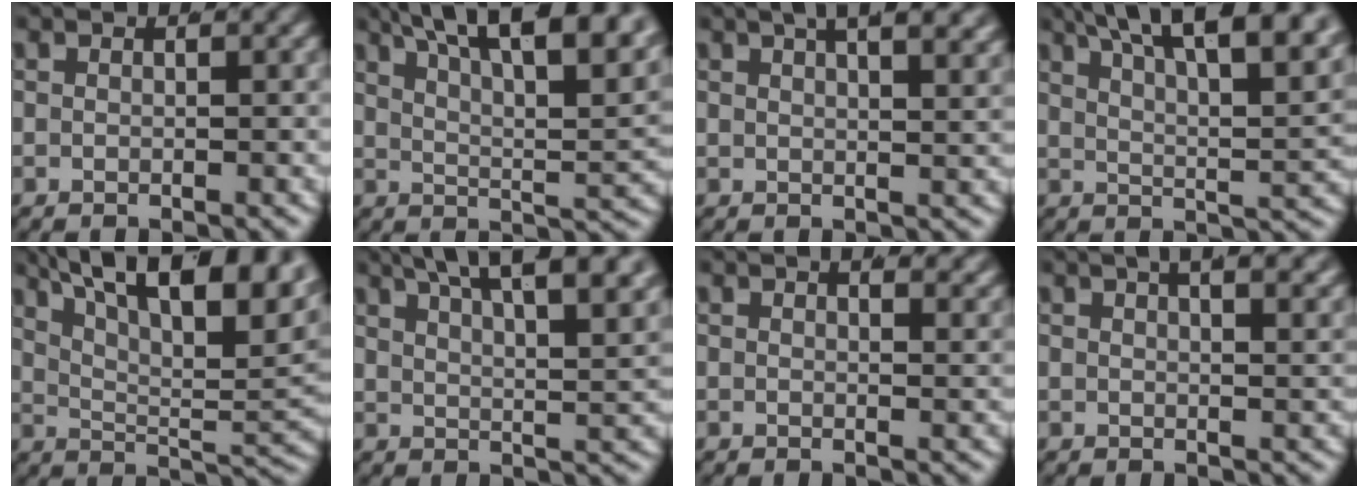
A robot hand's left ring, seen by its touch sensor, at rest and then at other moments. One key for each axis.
{"total": 10.3, "fx": 6.0, "fy": 3.4, "fz": 7.7, "tx": -0.103, "ty": 0.012, "tz": 0.090}
{"total": 5.3, "fx": 3.6, "fy": 1.4, "fz": 3.6, "tx": -0.041, "ty": 0.015, "tz": 0.052}
{"total": 9.4, "fx": 6.0, "fy": 2.7, "fz": 6.8, "tx": -0.093, "ty": 0.009, "tz": 0.093}
{"total": 11.7, "fx": 5.5, "fy": 4.7, "fz": 9.2, "tx": -0.117, "ty": 0.009, "tz": 0.080}
{"total": 8.6, "fx": 6.0, "fy": 2.2, "fz": 5.7, "tx": -0.079, "ty": 0.010, "tz": 0.095}
{"total": 2.4, "fx": 1.9, "fy": 0.5, "fz": 1.4, "tx": -0.013, "ty": 0.005, "tz": 0.025}
{"total": 4.8, "fx": 3.1, "fy": 1.4, "fz": 3.4, "tx": -0.036, "ty": 0.016, "tz": 0.043}